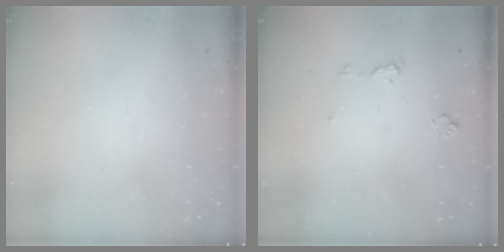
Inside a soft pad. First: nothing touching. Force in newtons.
{"total": 5.5, "press": 5.5, "slide": 0.6}